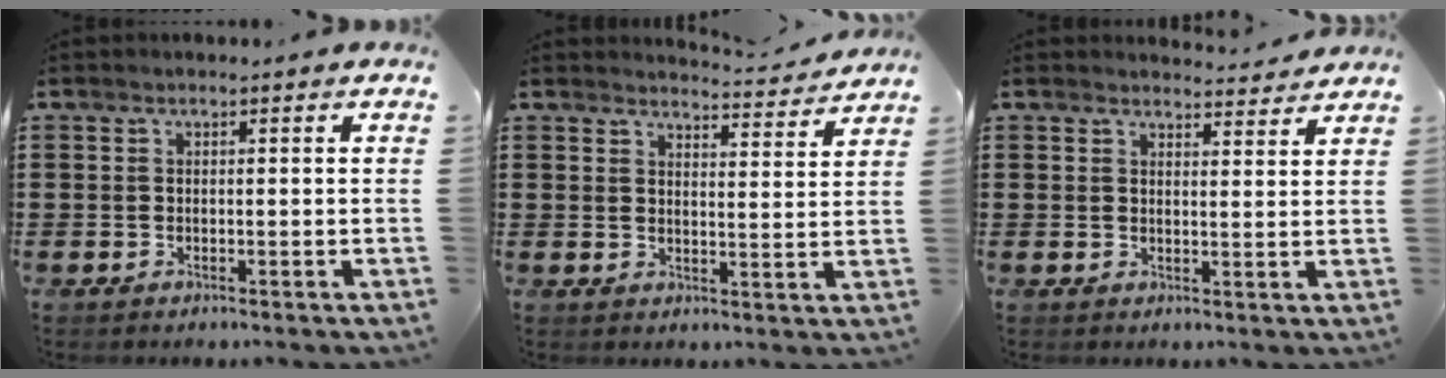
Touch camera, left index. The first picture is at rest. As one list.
[{"total": 3.9, "force": [3.9, -0.2, 0.5], "torque": [-0.016, -0.028, 0.067]}, {"total": 3.1, "force": [3.1, 0.3, 0.3], "torque": [-0.007, -0.015, 0.055]}]